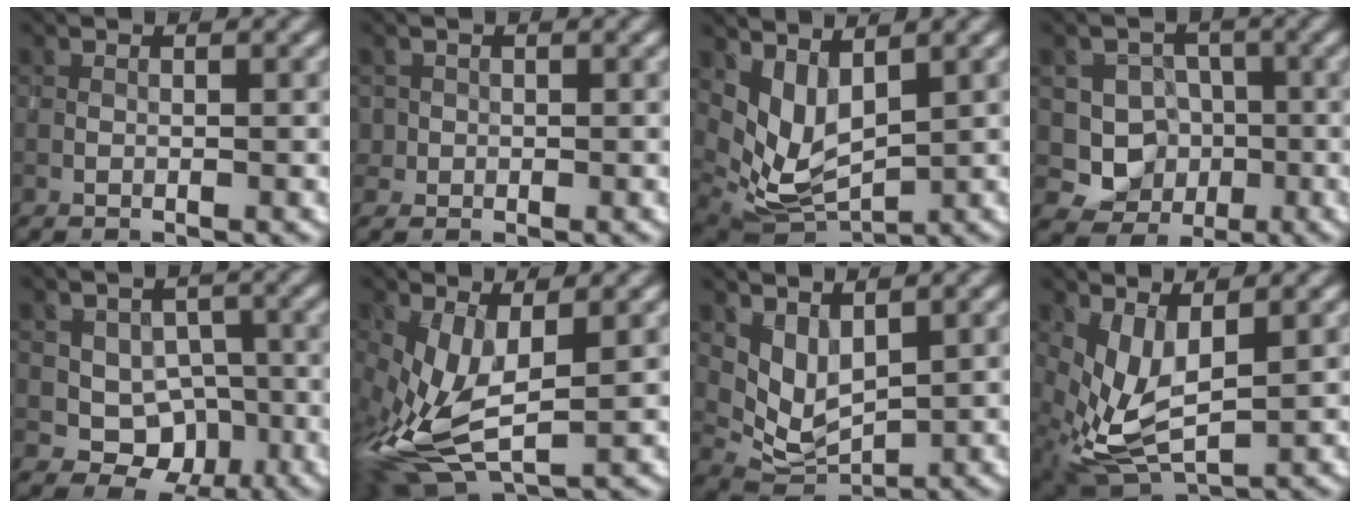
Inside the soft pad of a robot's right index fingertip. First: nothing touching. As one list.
[{"total": 1.4, "force": [-0.2, 1.3, -0.2], "torque": [0.013, 0.008, -0.004]}, {"total": 4.9, "force": [2.8, 2.3, 3.3], "torque": [-0.076, -0.018, 0.064]}, {"total": 5.8, "force": [-0.8, 5.5, 1.6], "torque": [0.001, 0.003, -0.040]}, {"total": 4.9, "force": [-0.6, 4.2, 2.5], "torque": [-0.013, 0.003, -0.015]}, {"total": 6.4, "force": [-0.6, 3.2, 5.6], "torque": [-0.146, -0.006, -0.011]}, {"total": 3.8, "force": [2.3, 2.0, 2.2], "torque": [-0.052, -0.016, 0.052]}, {"total": 4.4, "force": [1.4, 2.0, 3.6], "torque": [-0.089, -0.013, 0.034]}]